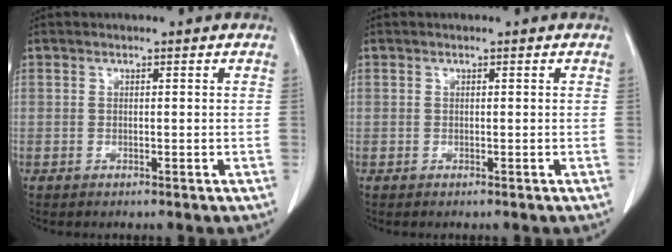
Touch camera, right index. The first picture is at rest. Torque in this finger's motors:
{"motor_torque": [-0.21, 0.06, -0.50, -0.09]}